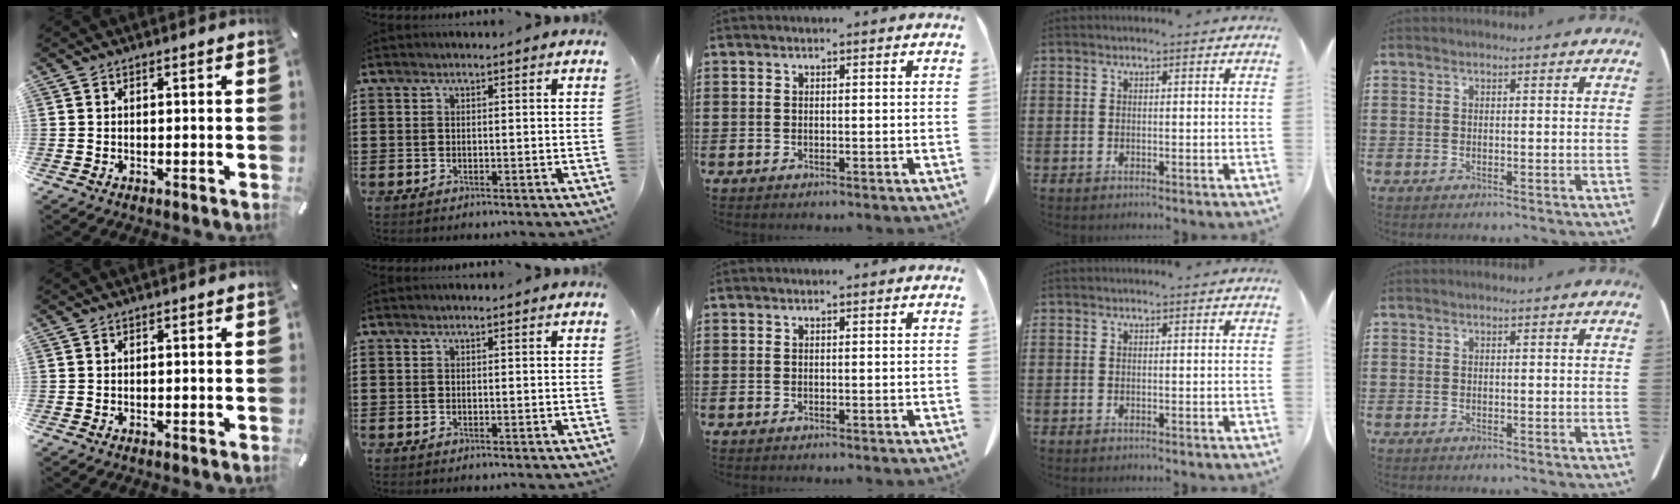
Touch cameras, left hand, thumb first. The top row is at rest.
{}